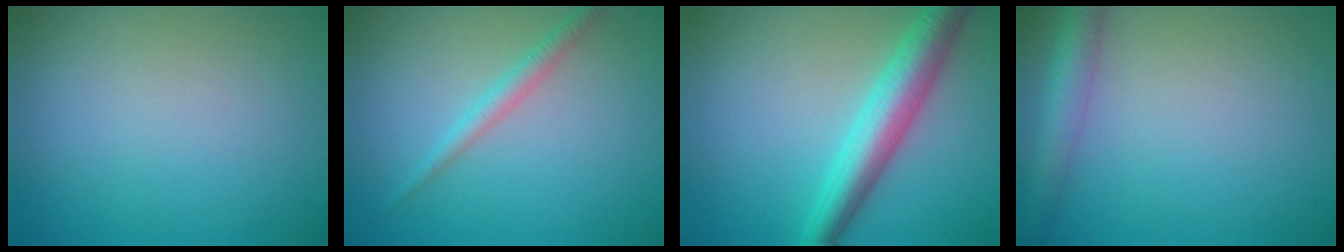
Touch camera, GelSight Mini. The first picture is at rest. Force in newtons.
{"total": 1.7, "press": 1.7, "slide": 0.0}
{"total": 5.4, "press": 5.4, "slide": 0.1}
{"total": 3.5, "press": 3.5, "slide": 0.2}